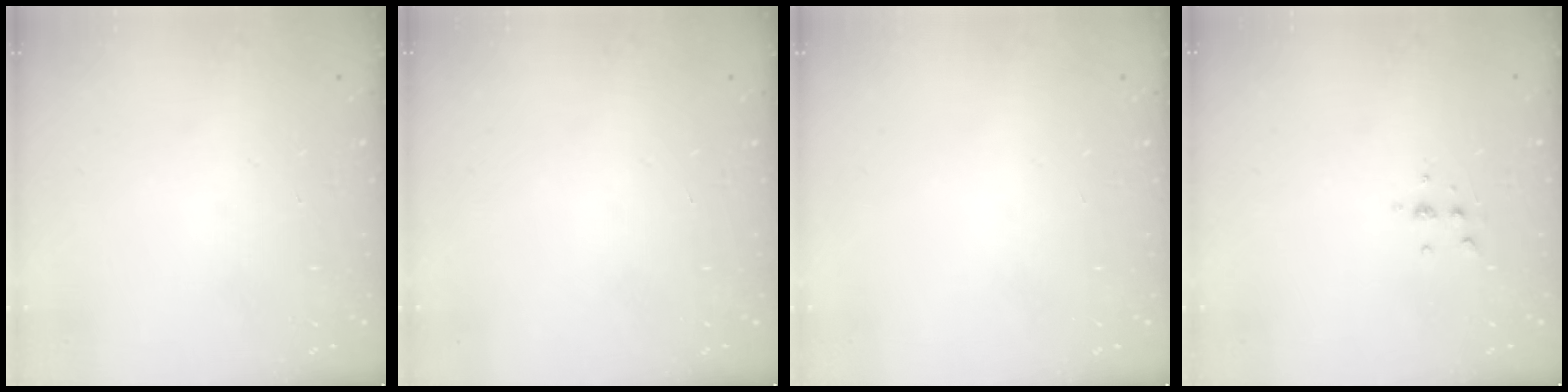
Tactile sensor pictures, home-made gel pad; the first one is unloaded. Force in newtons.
{"total": 0.0}
{"total": 0.0}
{"total": 6.1, "press": 6.1, "slide": 0.7}